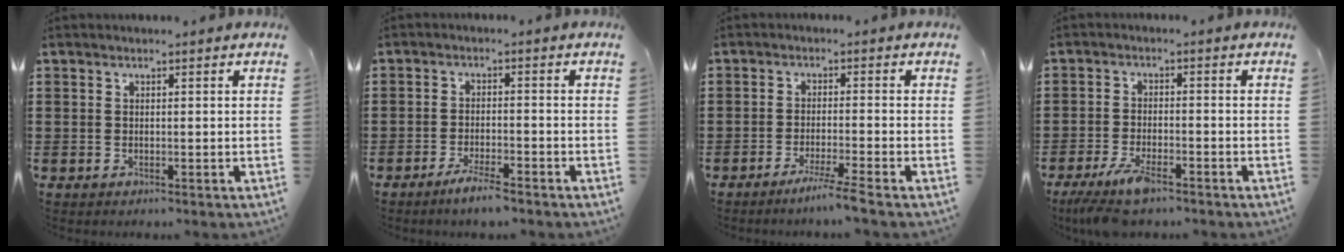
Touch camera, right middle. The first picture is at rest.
{"total": 3.4, "force": [-2.7, 0.2, 2.1], "torque": [-0.041, 0.000, -0.050]}
{"total": 3.9, "force": [-3.1, -0.8, 2.2], "torque": [-0.033, -0.009, -0.055]}
{"total": 5.8, "force": [-4.1, 1.3, 3.8], "torque": [-0.094, -0.016, -0.083]}